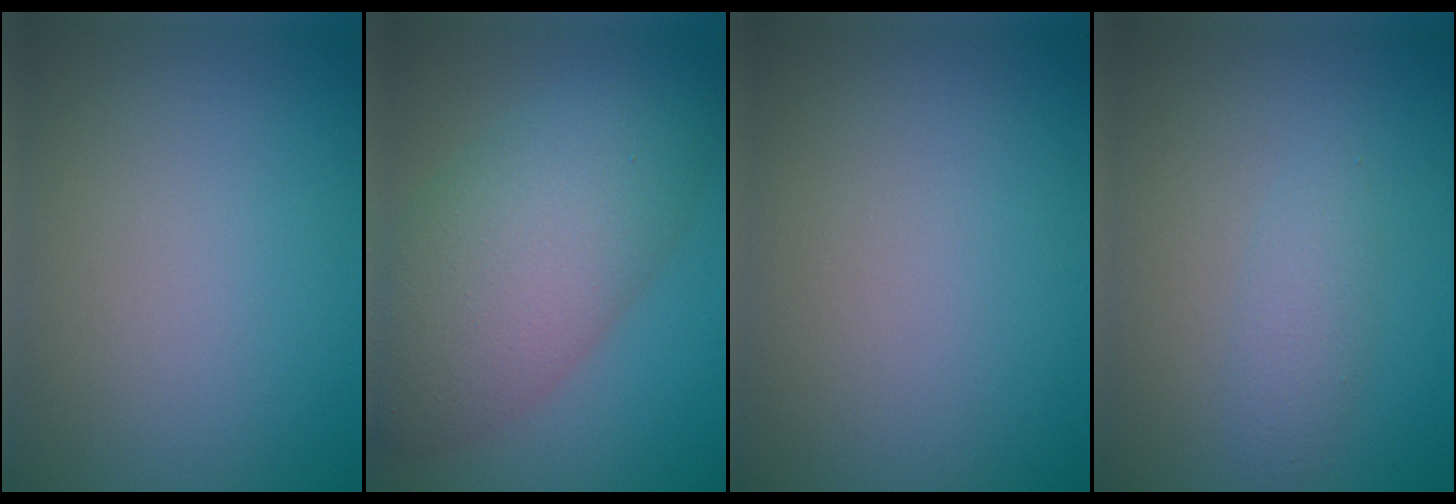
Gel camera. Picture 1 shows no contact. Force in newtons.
{"total": 9.1, "press": 9.1, "slide": 0.4}
{"total": 0.0}
{"total": 1.8, "press": 1.8, "slide": 0.0}